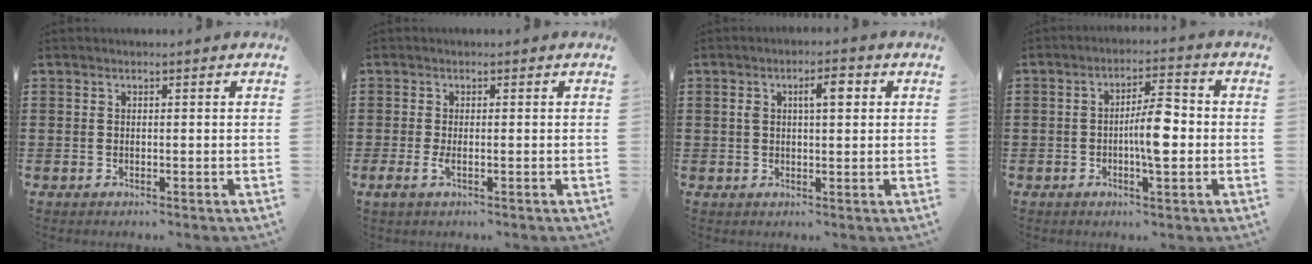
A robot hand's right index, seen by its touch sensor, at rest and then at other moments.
{"total": 1.9, "force": [-0.6, 0.5, 1.7], "torque": [-0.045, -0.006, -0.016]}
{"total": 3.9, "force": [1.0, 1.4, 3.5], "torque": [-0.056, 0.005, 0.010]}
{"total": 6.6, "force": [-0.9, 1.8, 6.3], "torque": [-0.118, 0.006, -0.021]}